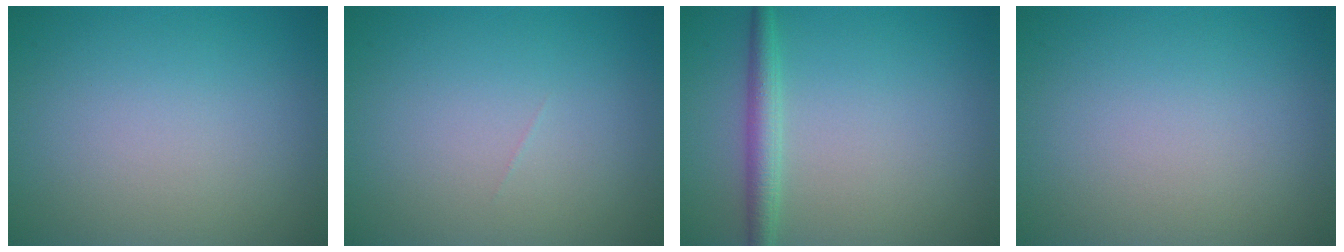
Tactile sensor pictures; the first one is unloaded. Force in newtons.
{"total": 0.0}
{"total": 2.3, "press": 2.3, "slide": 0.1}
{"total": 0.0}